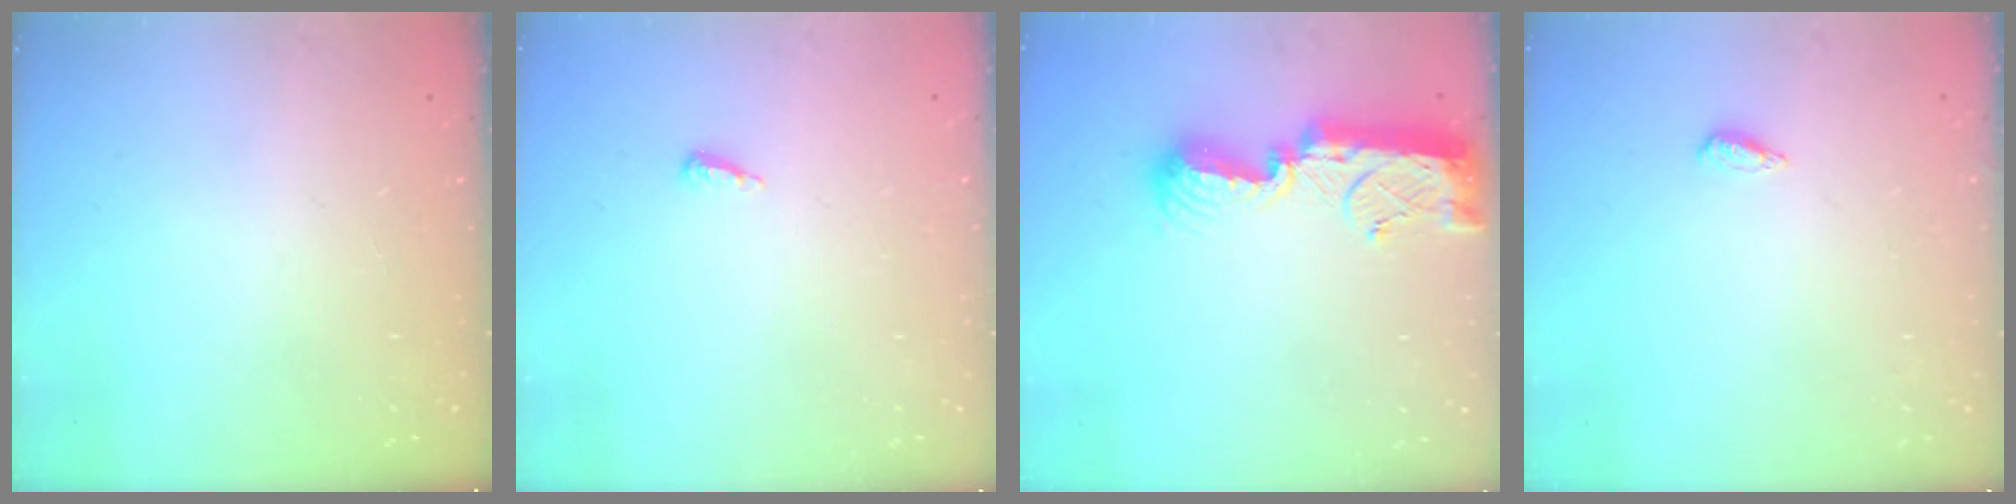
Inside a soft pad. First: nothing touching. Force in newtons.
{"total": 4.1, "press": 4.1, "slide": 0.4}
{"total": 11.9, "press": 11.9, "slide": 0.5}
{"total": 2.7, "press": 2.7, "slide": 0.5}